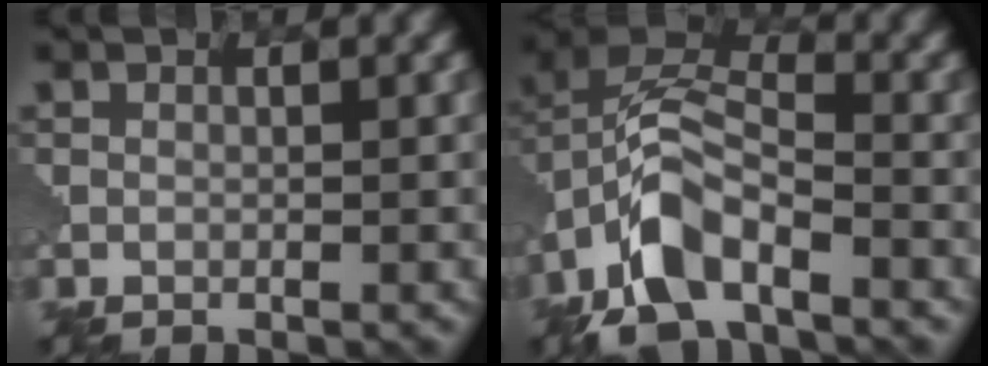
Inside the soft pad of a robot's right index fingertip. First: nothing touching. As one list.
[{"total": 8.3, "force": [-4.5, 3.7, 5.9], "torque": [-0.116, 0.009, -0.098]}]